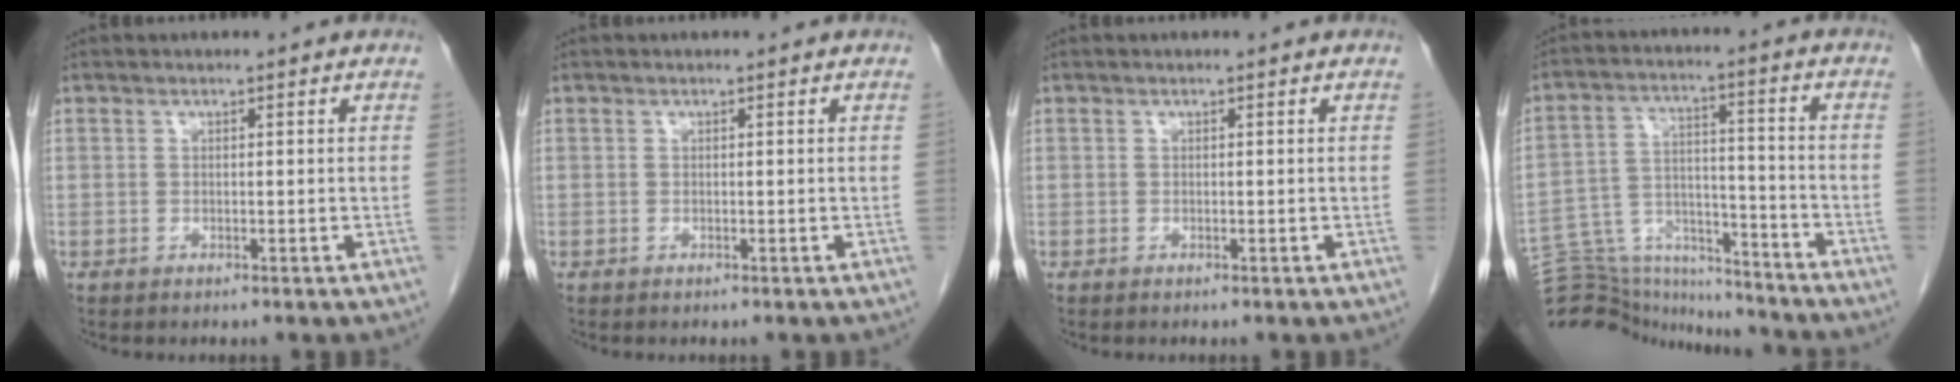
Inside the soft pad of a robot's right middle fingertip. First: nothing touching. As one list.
[{"total": 0.0}, {"total": 0.0}, {"total": 18.2, "force": [-17.6, 3.7, 3.2], "torque": [-0.079, 0.034, -0.273]}]